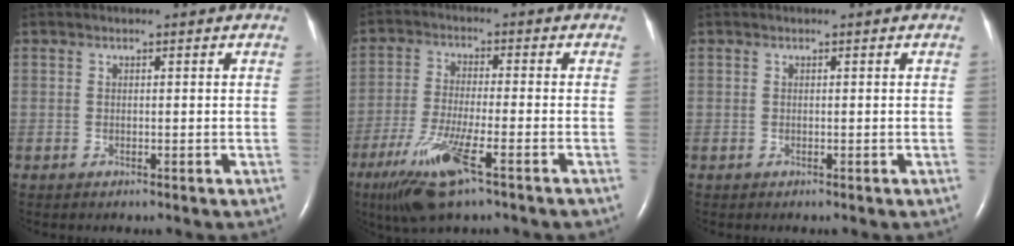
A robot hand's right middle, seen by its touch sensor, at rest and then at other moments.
{"total": 10.8, "force": [-6.1, 0.8, 8.9], "torque": [-0.186, -0.029, -0.109]}
{"total": 0.0}